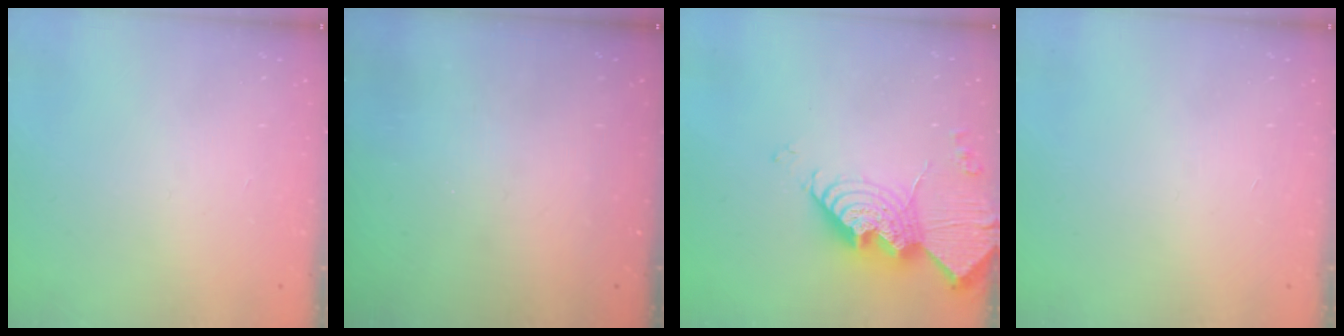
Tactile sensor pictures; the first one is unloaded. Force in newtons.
{"total": 0.0}
{"total": 21.9, "press": 21.8, "slide": 2.2}
{"total": 0.0}